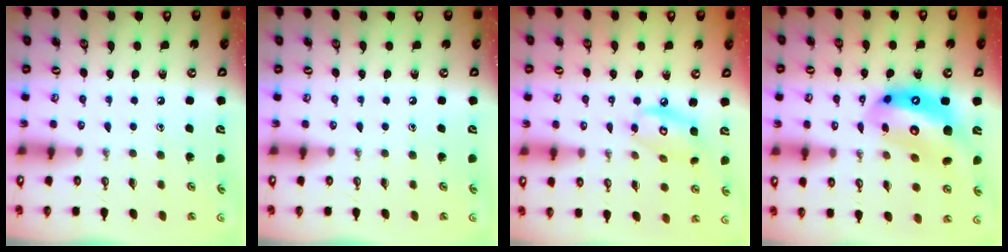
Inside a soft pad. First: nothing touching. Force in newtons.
{"total": 0.0}
{"total": 9.7, "press": 9.7, "slide": 0.7}
{"total": 18.3, "press": 18.1, "slide": 2.8}